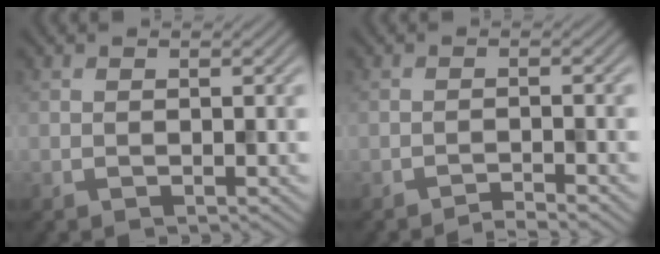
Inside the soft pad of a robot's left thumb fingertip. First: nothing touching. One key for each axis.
{"total": 1.8, "fx": -1.6, "fy": 0.1, "fz": 0.9, "tx": -0.006, "ty": 0.004, "tz": -0.035}